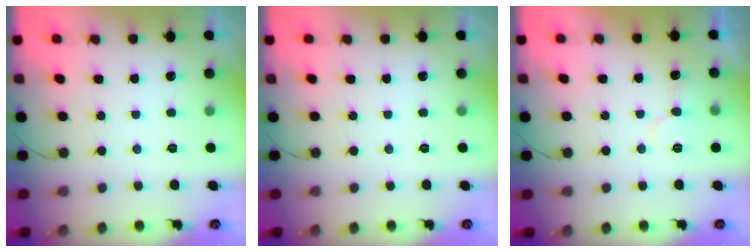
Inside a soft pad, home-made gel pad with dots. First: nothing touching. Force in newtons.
{"total": 0.0}
{"total": 7.2, "press": 7.2, "slide": 0.5}